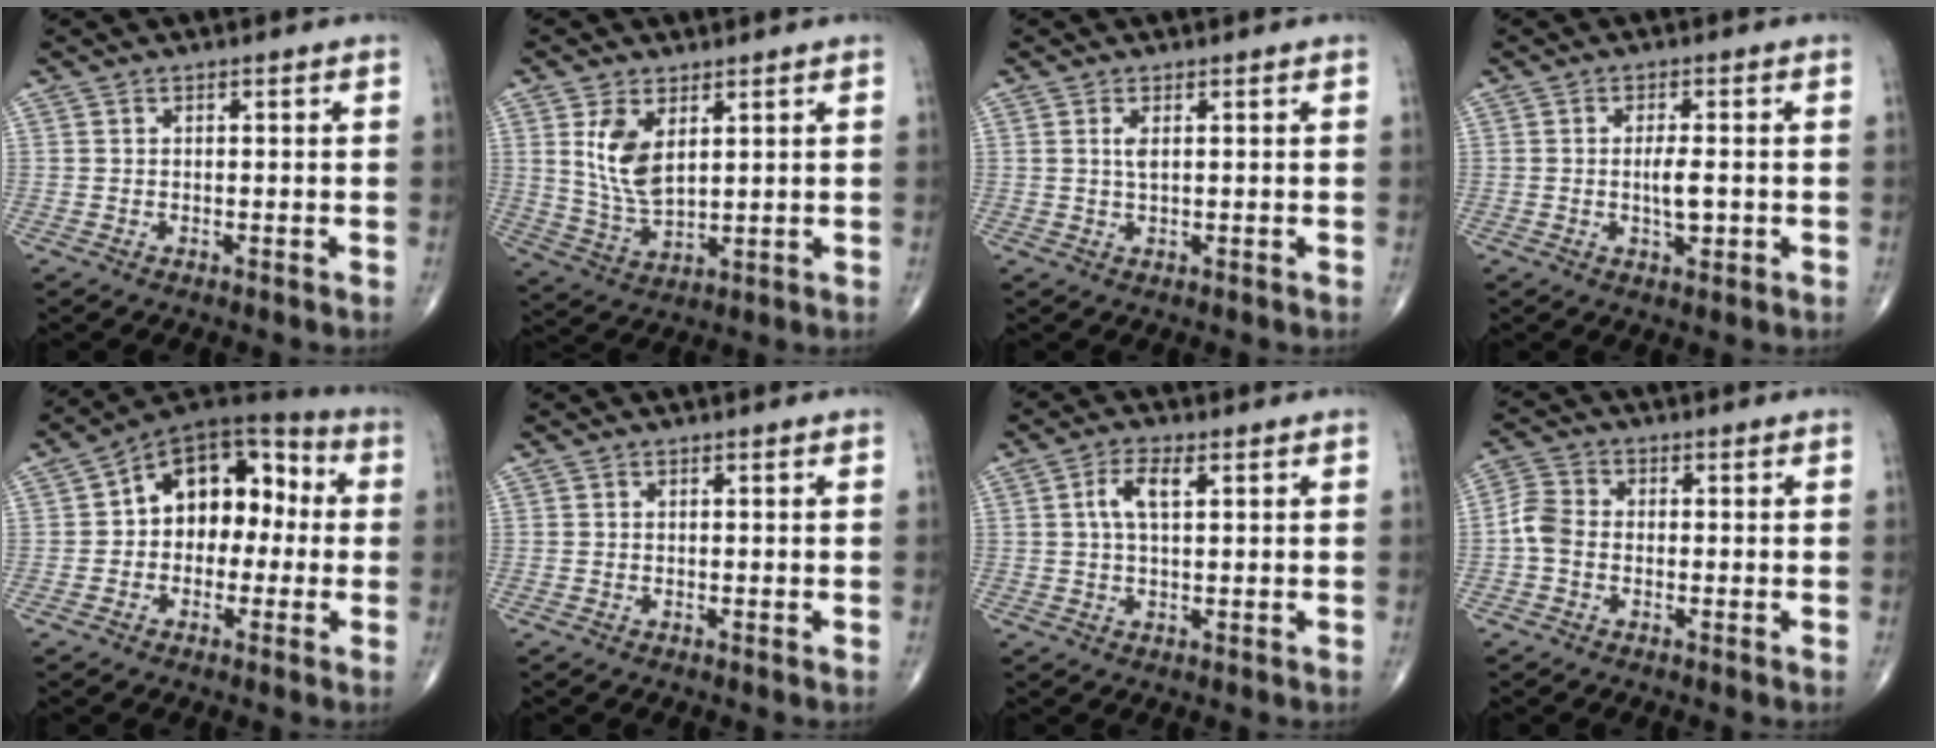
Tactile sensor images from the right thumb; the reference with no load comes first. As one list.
[{"total": 8.7, "force": [3.0, 4.6, 6.8], "torque": [-0.123, -0.018, 0.072]}, {"total": 1.8, "force": [0.5, 0.6, 1.6], "torque": [-0.036, -0.001, 0.014]}, {"total": 4.1, "force": [-0.4, 1.4, 3.8], "torque": [-0.065, -0.003, -0.006]}, {"total": 14.5, "force": [0.6, 9.9, 10.5], "torque": [-0.105, 0.050, -0.008]}, {"total": 0.0}, {"total": 4.6, "force": [1.4, 1.8, 4.0], "torque": [-0.084, 0.009, 0.026]}, {"total": 4.5, "force": [-1.0, 3.3, 2.8], "torque": [-0.057, 0.011, -0.031]}]